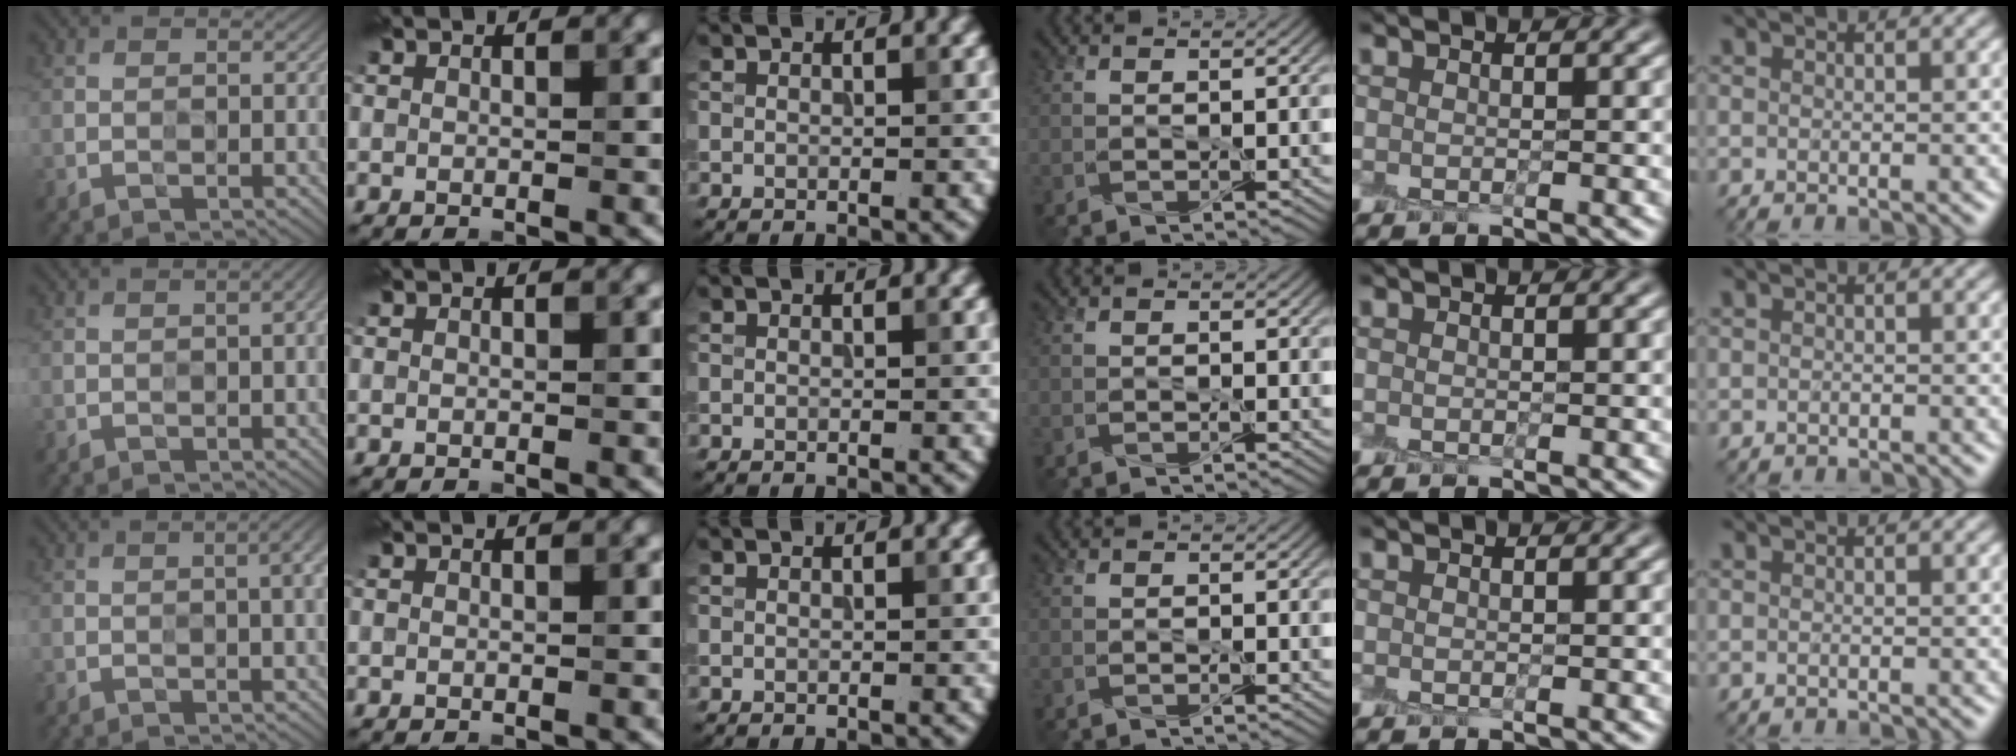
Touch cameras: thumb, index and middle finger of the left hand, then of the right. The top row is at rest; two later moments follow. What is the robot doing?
{"motion": "peel", "object": "plastic wrap"}